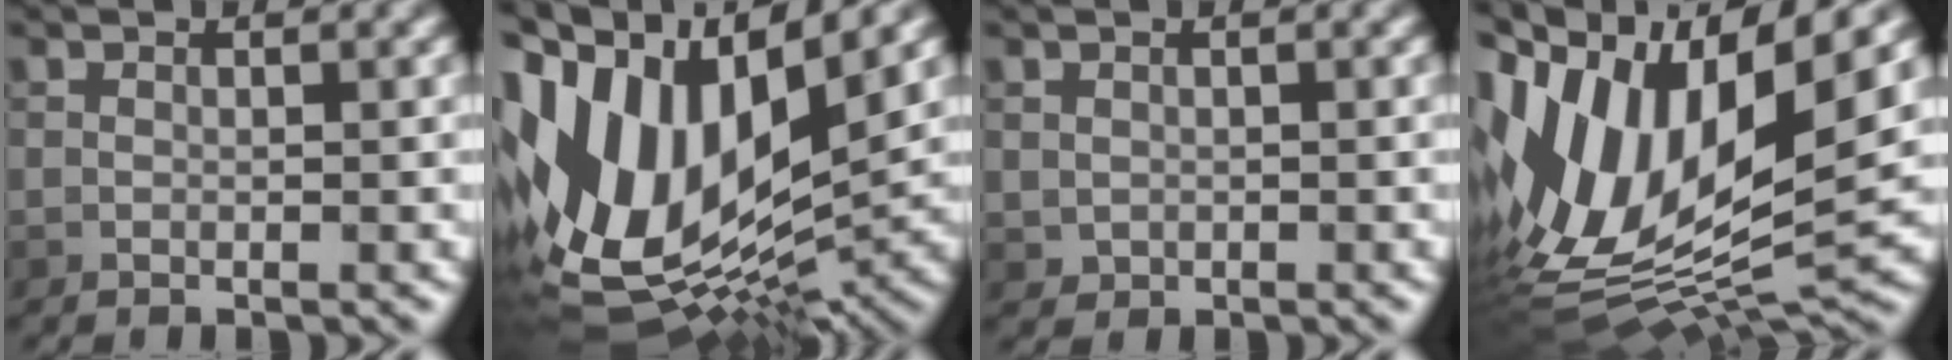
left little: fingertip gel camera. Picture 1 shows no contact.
{"total": 16.3, "force": [2.2, 9.1, 13.4], "torque": [-0.285, 0.021, 0.036]}
{"total": 0.7, "force": [0.1, 0.7, 0.2], "torque": [-0.002, -0.004, 0.005]}
{"total": 15.9, "force": [1.9, 7.6, 13.9], "torque": [-0.283, 0.022, 0.022]}